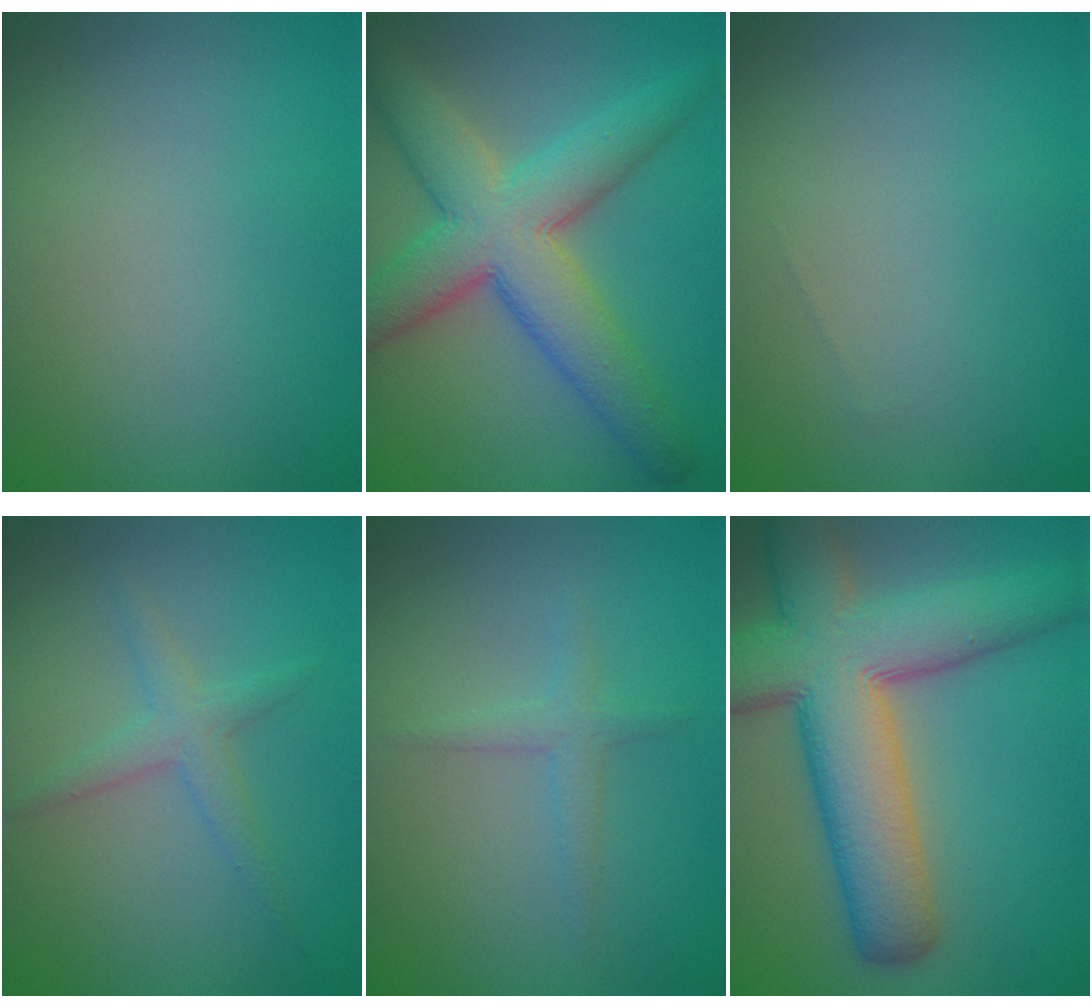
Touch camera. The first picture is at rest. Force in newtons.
{"total": 9.0, "press": 9.0, "slide": 0.5}
{"total": 0.0}
{"total": 2.1, "press": 2.1, "slide": 0.1}
{"total": 1.5, "press": 1.5, "slide": 0.1}
{"total": 12.1, "press": 12.1, "slide": 0.6}